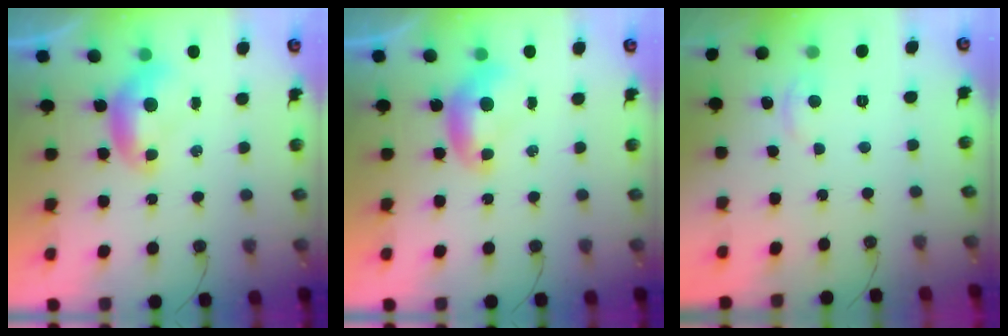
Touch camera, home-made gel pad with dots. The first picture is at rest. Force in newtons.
{"total": 0.0}
{"total": 2.7, "press": 2.6, "slide": 0.5}